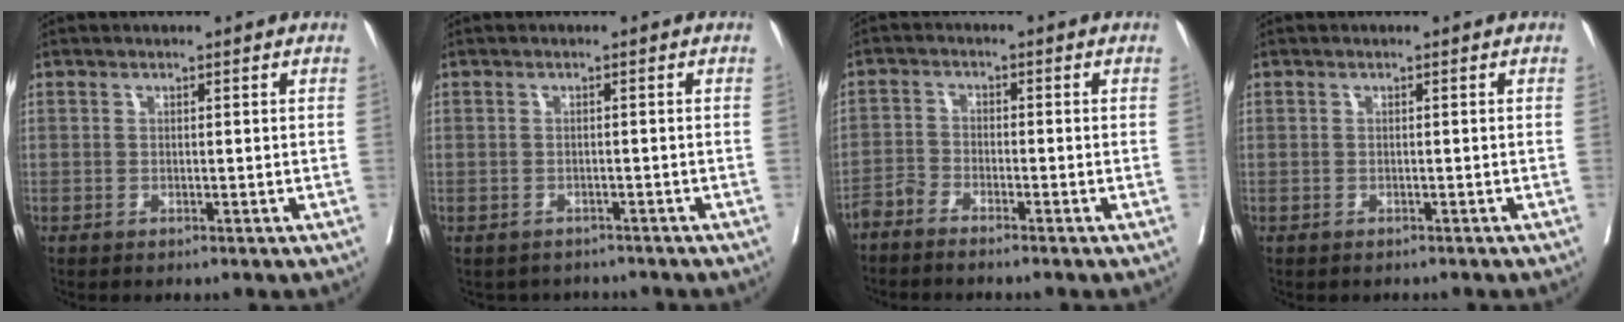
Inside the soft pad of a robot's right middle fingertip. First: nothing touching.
{"total": 3.5, "force": [-3.2, 1.5, -0.1], "torque": [0.003, 0.005, -0.042]}
{"total": 2.5, "force": [-2.4, 0.1, 0.9], "torque": [-0.020, -0.002, -0.053]}
{"total": 0.9, "force": [-0.8, 0.5, 0.1], "torque": [-0.007, 0.002, -0.013]}